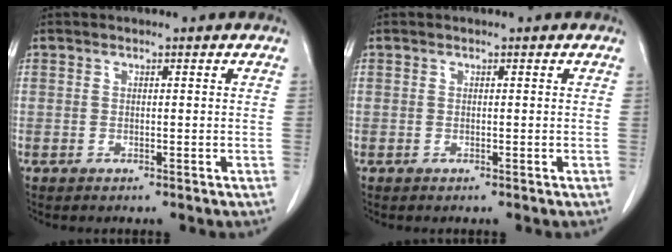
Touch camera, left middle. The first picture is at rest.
{"total": 0.0}